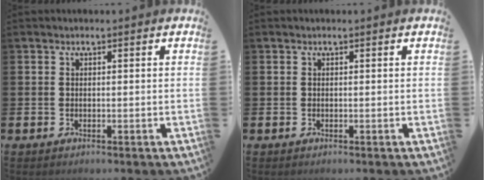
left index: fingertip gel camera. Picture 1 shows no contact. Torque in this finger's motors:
{"motor_torque": [0.00, 0.00, 0.00, 0.00]}